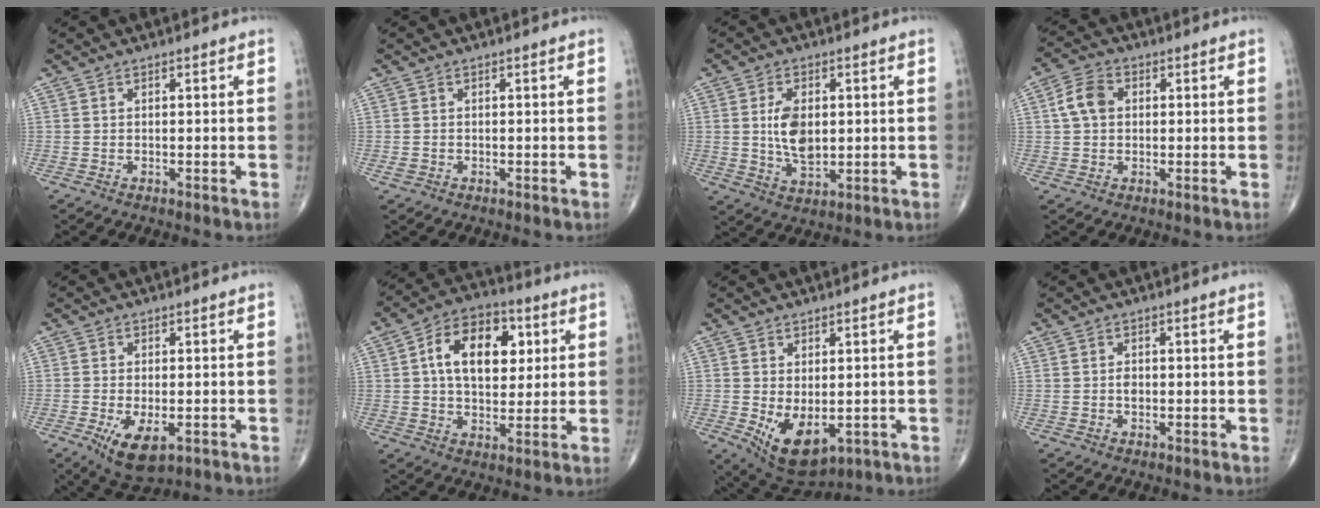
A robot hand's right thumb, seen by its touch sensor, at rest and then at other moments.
{"total": 1.0, "force": [-0.3, 0.8, 0.5], "torque": [-0.013, 0.003, -0.004]}
{"total": 8.1, "force": [0.9, 4.7, 6.5], "torque": [-0.108, -0.011, 0.021]}
{"total": 5.8, "force": [0.9, 4.3, 3.8], "torque": [-0.070, 0.013, 0.011]}
{"total": 7.8, "force": [-2.8, 3.6, 6.4], "torque": [-0.109, -0.011, -0.037]}
{"total": 14.9, "force": [3.6, 9.4, 11.0], "torque": [-0.150, 0.005, 0.053]}
{"total": 9.4, "force": [-2.0, 5.2, 7.6], "torque": [-0.111, -0.011, -0.009]}
{"total": 1.3, "force": [-0.2, 0.9, 0.9], "torque": [-0.013, 0.001, -0.003]}